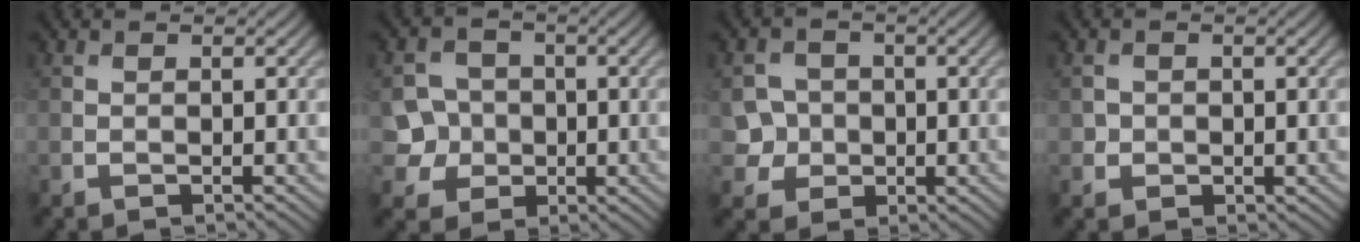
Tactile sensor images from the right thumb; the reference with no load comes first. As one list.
[{"total": 5.6, "force": [-1.0, 5.3, 1.6], "torque": [-0.032, -0.005, -0.042]}, {"total": 4.6, "force": [-0.7, 4.4, 1.2], "torque": [-0.024, -0.004, -0.029]}, {"total": 1.7, "force": [-0.1, 1.6, 0.3], "torque": [-0.003, -0.007, -0.002]}]